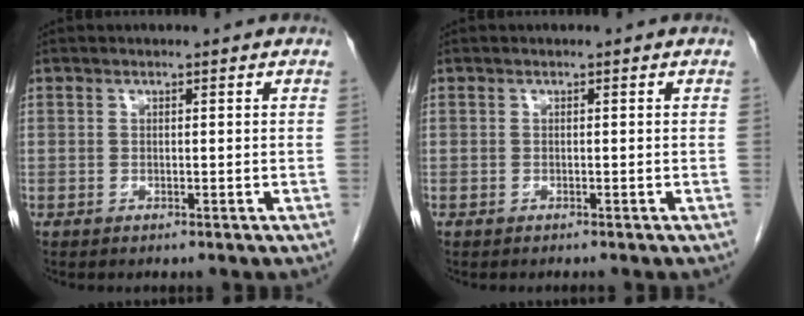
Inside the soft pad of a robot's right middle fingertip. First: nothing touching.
{"total": 0.7, "force": [-0.6, 0.1, 0.3], "torque": [-0.005, -0.001, -0.009]}